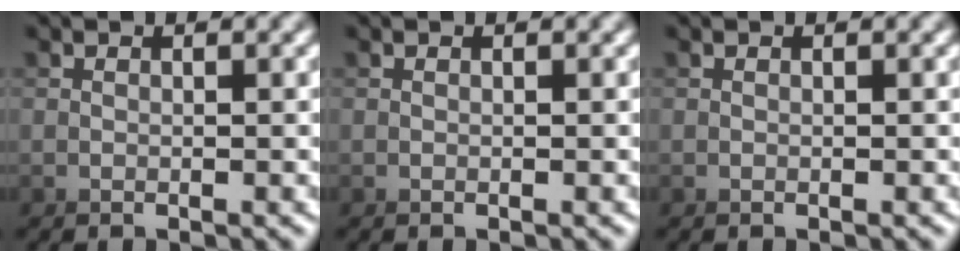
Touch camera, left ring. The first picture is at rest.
{"total": 0.0}
{"total": 0.0}